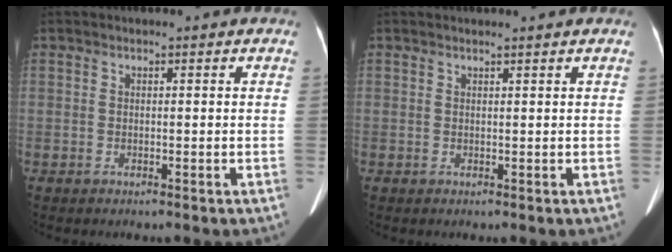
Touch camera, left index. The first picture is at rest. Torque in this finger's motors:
{"motor_torque": [-0.55, 0.18, -0.16, -0.14]}